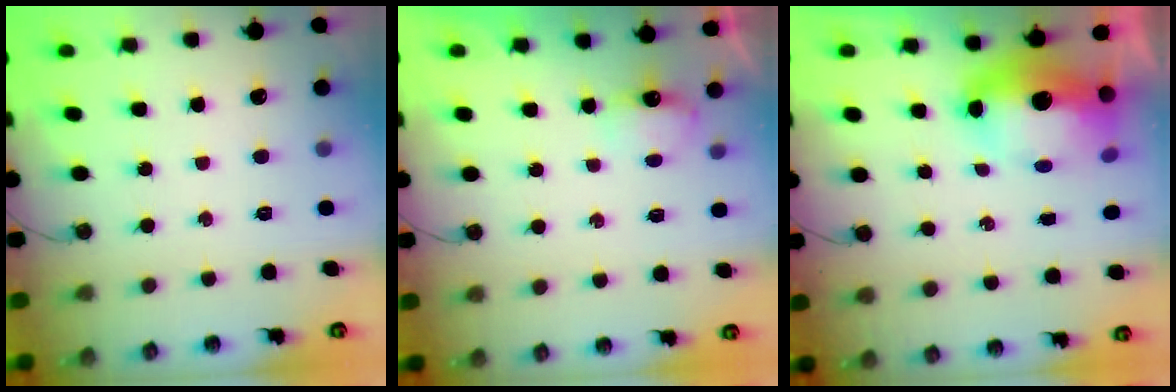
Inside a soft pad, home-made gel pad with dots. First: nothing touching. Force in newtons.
{"total": 4.3, "press": 4.2, "slide": 0.7}
{"total": 9.9, "press": 9.8, "slide": 1.1}